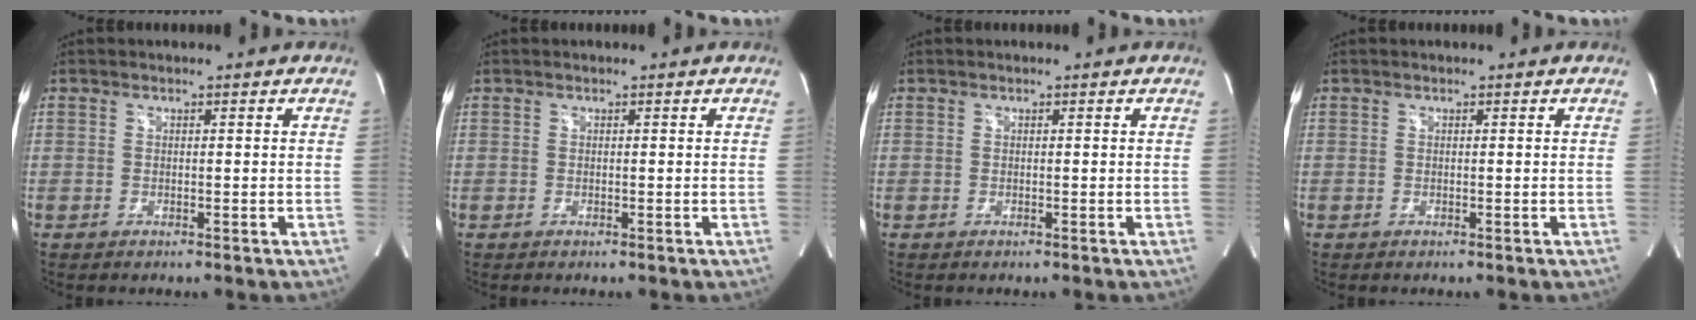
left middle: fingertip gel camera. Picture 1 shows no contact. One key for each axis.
{"total": 0.0}
{"total": 0.0}
{"total": 0.0}